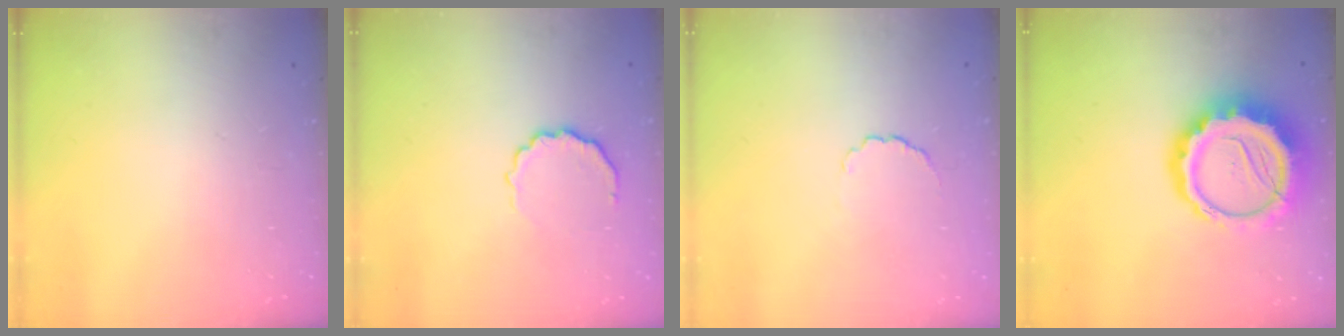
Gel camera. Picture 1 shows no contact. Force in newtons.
{"total": 6.6, "press": 6.5, "slide": 1.3}
{"total": 2.9, "press": 2.7, "slide": 1.0}
{"total": 17.2, "press": 16.8, "slide": 3.8}